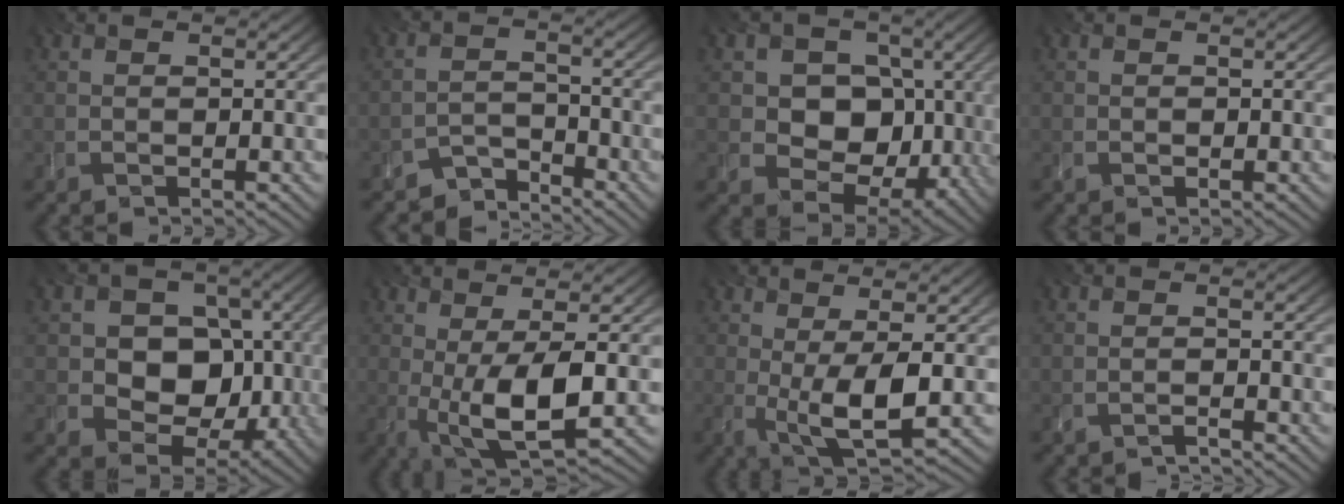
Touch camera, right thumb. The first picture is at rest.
{"total": 3.5, "force": [-3.3, 1.0, 0.4], "torque": [0.001, 0.004, -0.070]}
{"total": 10.5, "force": [1.3, 8.6, 5.9], "torque": [-0.117, -0.014, 0.008]}
{"total": 0.0}
{"total": 10.3, "force": [0.0, 8.6, 5.6], "torque": [-0.091, -0.009, -0.017]}
{"total": 9.4, "force": [-1.0, 2.8, 8.9], "torque": [-0.167, -0.007, -0.014]}
{"total": 6.9, "force": [-0.5, 2.0, 6.6], "torque": [-0.127, -0.007, -0.006]}
{"total": 1.3, "force": [-1.2, 0.0, 0.4], "torque": [0.000, -0.002, -0.032]}